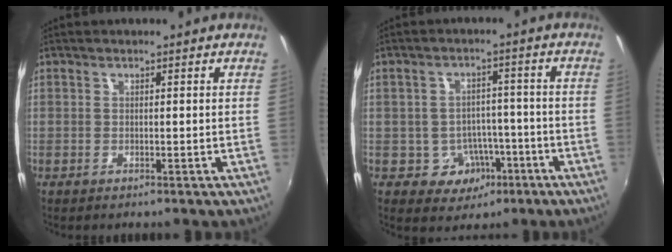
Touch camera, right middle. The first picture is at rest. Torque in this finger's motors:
{"motor_torque": [0.49, -0.59, 0.04, 0.00]}